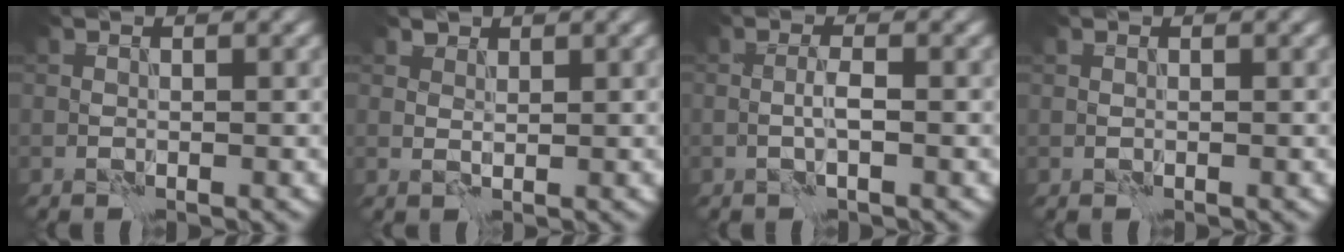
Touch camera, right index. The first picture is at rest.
{"total": 1.5, "force": [1.4, 0.6, 0.1], "torque": [-0.003, -0.001, 0.024]}
{"total": 0.9, "force": [-0.2, -0.2, 0.9], "torque": [-0.017, 0.004, -0.005]}
{"total": 0.0}